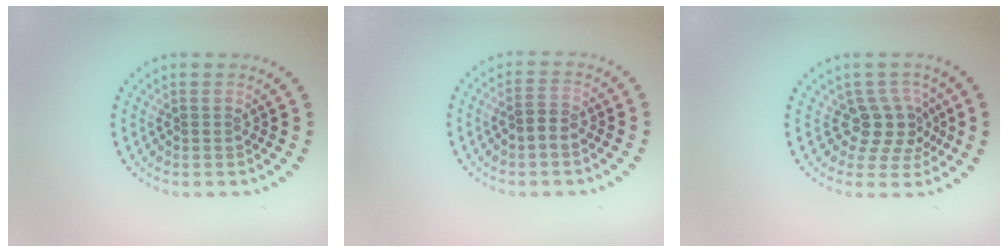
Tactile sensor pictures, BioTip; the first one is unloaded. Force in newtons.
{"total": 1.9, "press": 1.8, "slide": 0.5}
{"total": 3.5, "press": 2.7, "slide": 2.3}